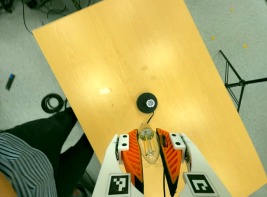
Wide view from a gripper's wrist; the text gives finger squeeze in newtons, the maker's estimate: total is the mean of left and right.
{"total": 21.6, "left": 23.9, "right": 19.4}